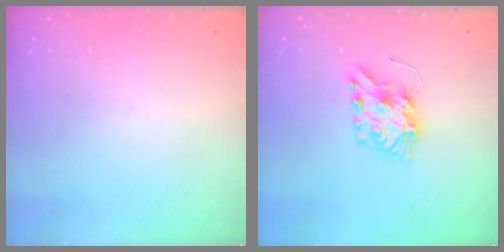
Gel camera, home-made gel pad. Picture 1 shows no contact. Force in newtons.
{"total": 8.4, "press": 8.4, "slide": 0.7}